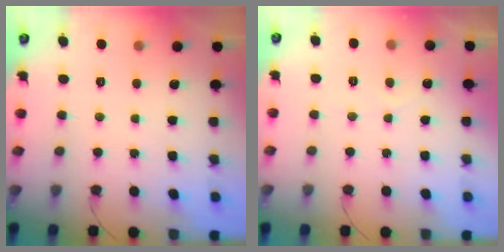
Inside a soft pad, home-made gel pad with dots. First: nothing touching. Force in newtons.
{"total": 1.9, "press": 1.9, "slide": 0.2}